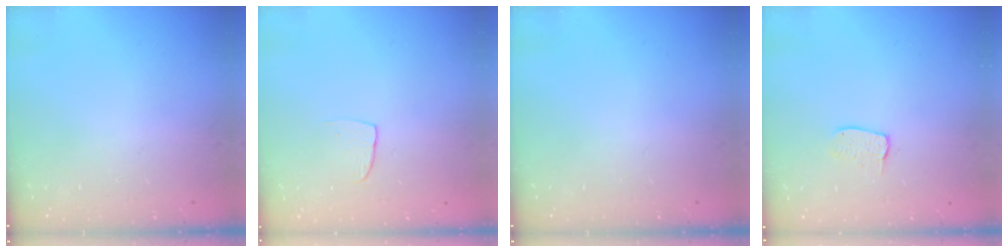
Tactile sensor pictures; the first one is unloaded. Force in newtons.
{"total": 3.3, "press": 3.3, "slide": 0.2}
{"total": 0.0}
{"total": 4.8, "press": 4.8, "slide": 0.3}